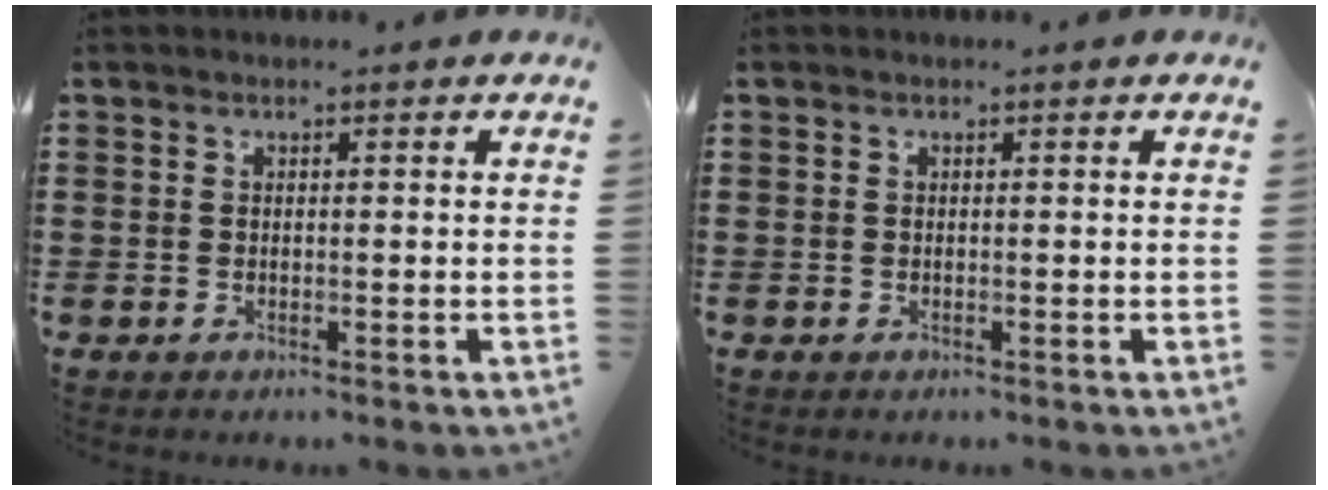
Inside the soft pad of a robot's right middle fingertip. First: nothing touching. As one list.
[{"total": 0.0}]